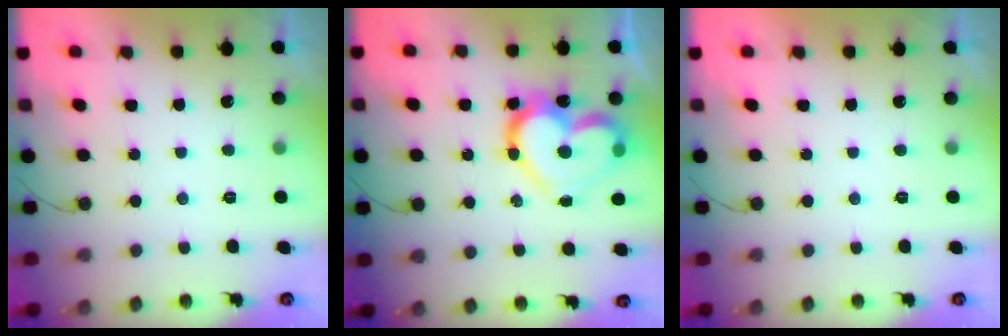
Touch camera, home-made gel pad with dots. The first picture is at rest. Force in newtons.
{"total": 19.2, "press": 19.1, "slide": 2.1}
{"total": 1.9, "press": 1.9, "slide": 0.1}